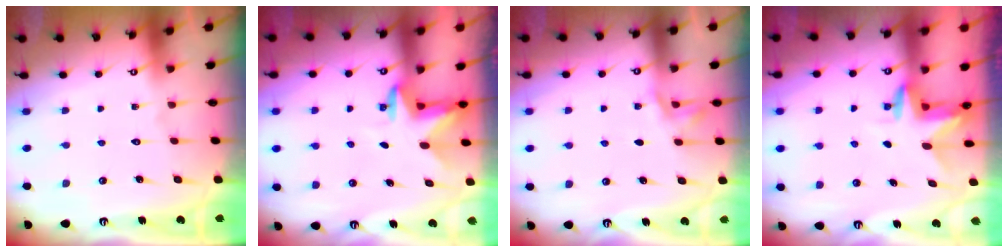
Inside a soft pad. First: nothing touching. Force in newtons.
{"total": 3.3, "press": 3.2, "slide": 0.8}
{"total": 3.8, "press": 3.1, "slide": 2.1}
{"total": 3.0, "press": 3.0, "slide": 0.3}